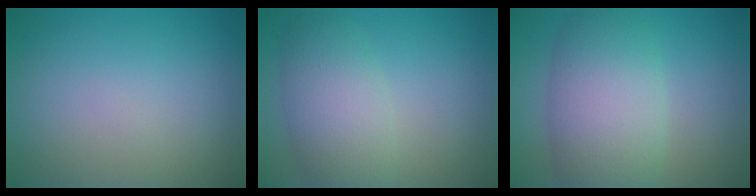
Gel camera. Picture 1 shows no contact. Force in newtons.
{"total": 5.0, "press": 5.0, "slide": 0.1}
{"total": 7.5, "press": 7.5, "slide": 0.2}